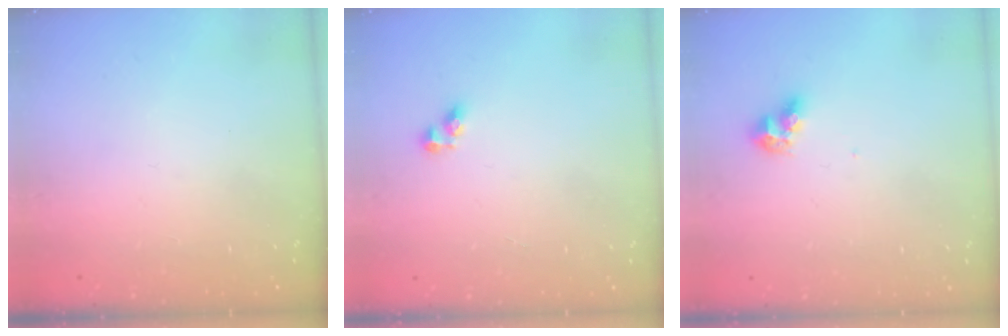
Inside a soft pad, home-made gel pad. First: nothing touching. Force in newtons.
{"total": 4.2, "press": 4.2, "slide": 0.4}
{"total": 7.1, "press": 7.1, "slide": 0.8}